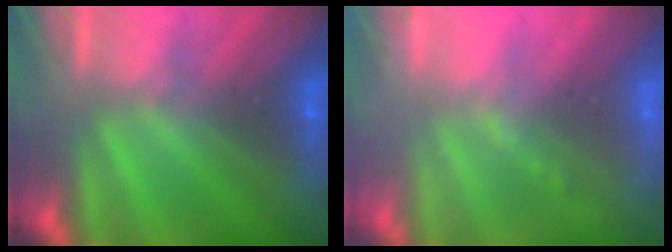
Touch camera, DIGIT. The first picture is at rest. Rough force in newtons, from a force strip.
{"total": 2.4}